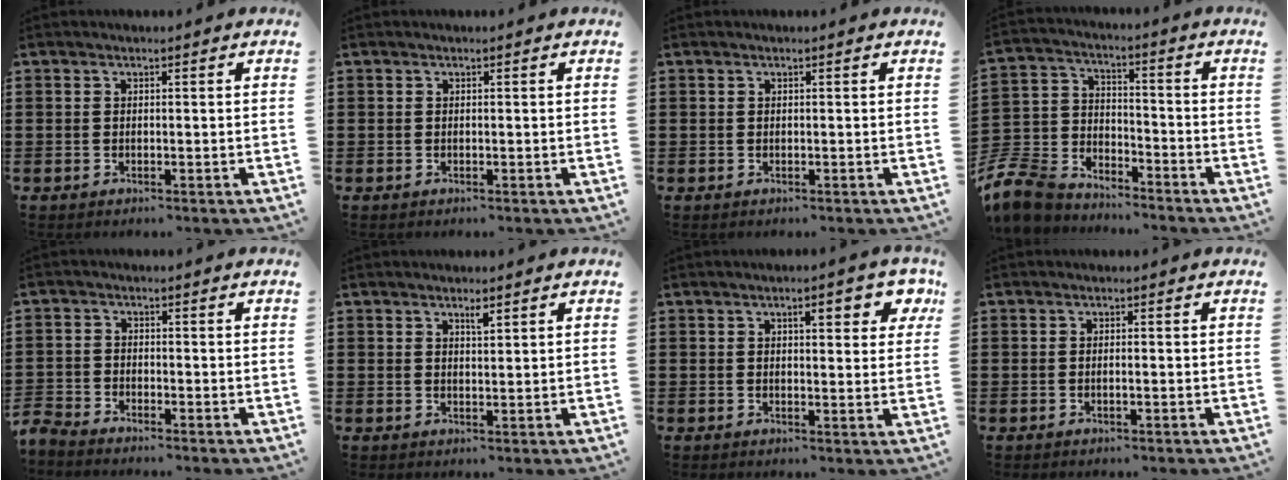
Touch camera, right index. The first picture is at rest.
{"total": 0.0}
{"total": 0.0}
{"total": 8.4, "force": [-7.7, 3.0, 1.6], "torque": [-0.063, 0.011, -0.160]}
{"total": 2.5, "force": [-2.5, 0.3, -0.1], "torque": [-0.019, -0.005, -0.059]}
{"total": 1.7, "force": [1.2, 0.4, 1.2], "torque": [-0.017, -0.001, 0.018]}
{"total": 4.6, "force": [2.0, 1.4, 3.9], "torque": [-0.057, -0.001, 0.026]}
{"total": 0.5, "force": [-0.2, 0.0, 0.5], "torque": [-0.008, -0.002, -0.004]}